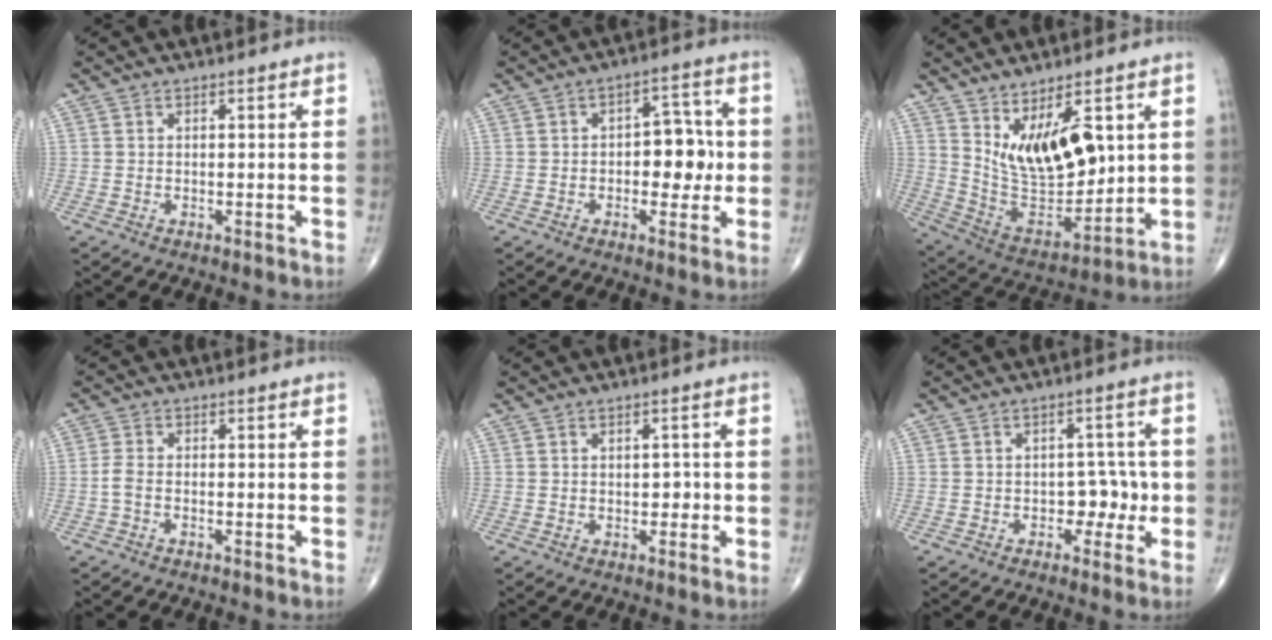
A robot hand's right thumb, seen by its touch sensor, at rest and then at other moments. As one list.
[{"total": 7.9, "force": [-0.5, 4.8, 6.3], "torque": [-0.047, 0.019, -0.010]}, {"total": 15.2, "force": [5.2, 6.9, 12.5], "torque": [-0.186, -0.038, 0.118]}, {"total": 2.1, "force": [-0.7, 1.1, 1.7], "torque": [-0.038, 0.007, -0.019]}, {"total": 1.9, "force": [0.0, 1.3, 1.4], "torque": [-0.009, 0.002, -0.003]}, {"total": 4.7, "force": [-1.0, 3.3, 3.1], "torque": [-0.008, 0.017, -0.017]}]